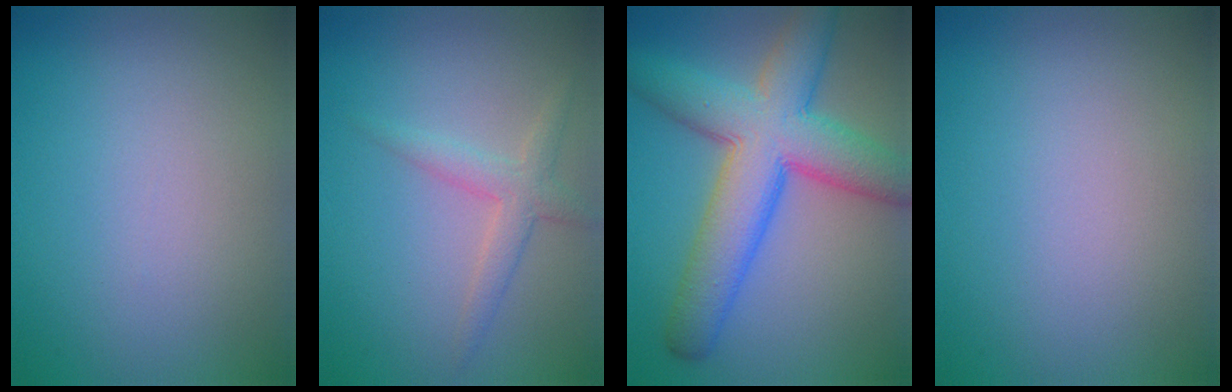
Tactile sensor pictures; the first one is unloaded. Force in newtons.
{"total": 2.4, "press": 2.4, "slide": 0.1}
{"total": 9.6, "press": 9.5, "slide": 0.3}
{"total": 0.0}